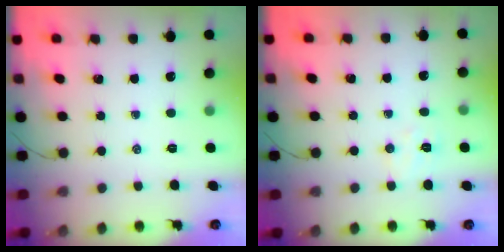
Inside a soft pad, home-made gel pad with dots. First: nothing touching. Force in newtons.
{"total": 5.3, "press": 5.1, "slide": 1.0}